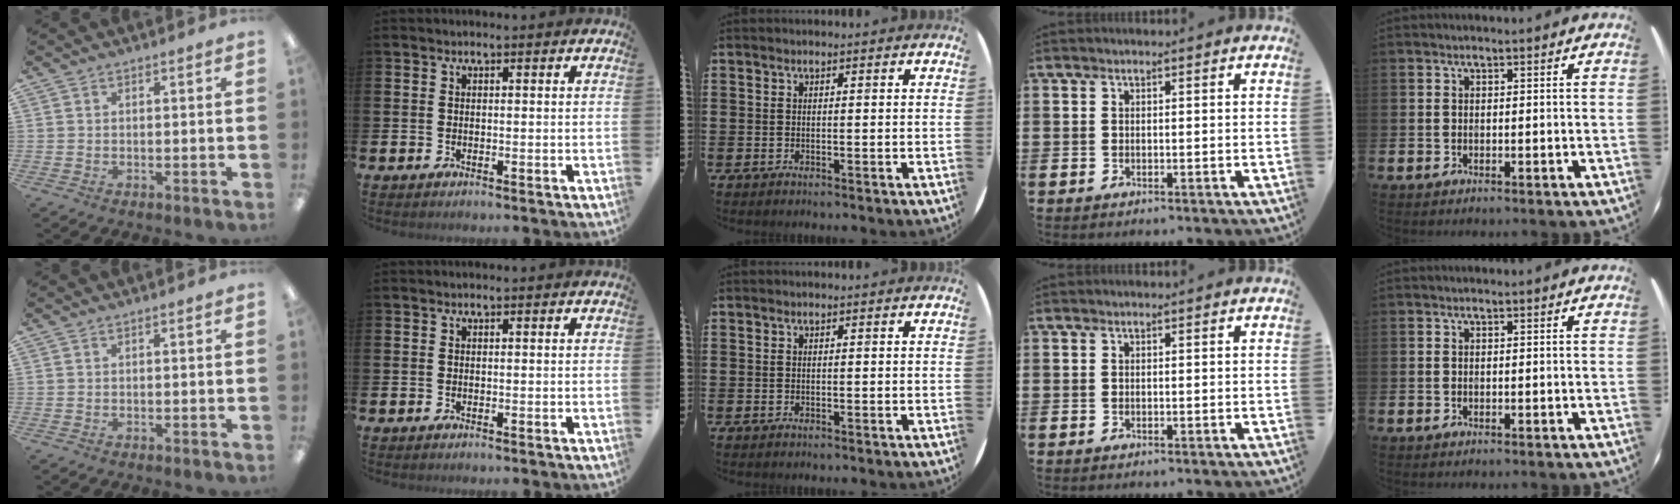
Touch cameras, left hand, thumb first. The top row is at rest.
{}